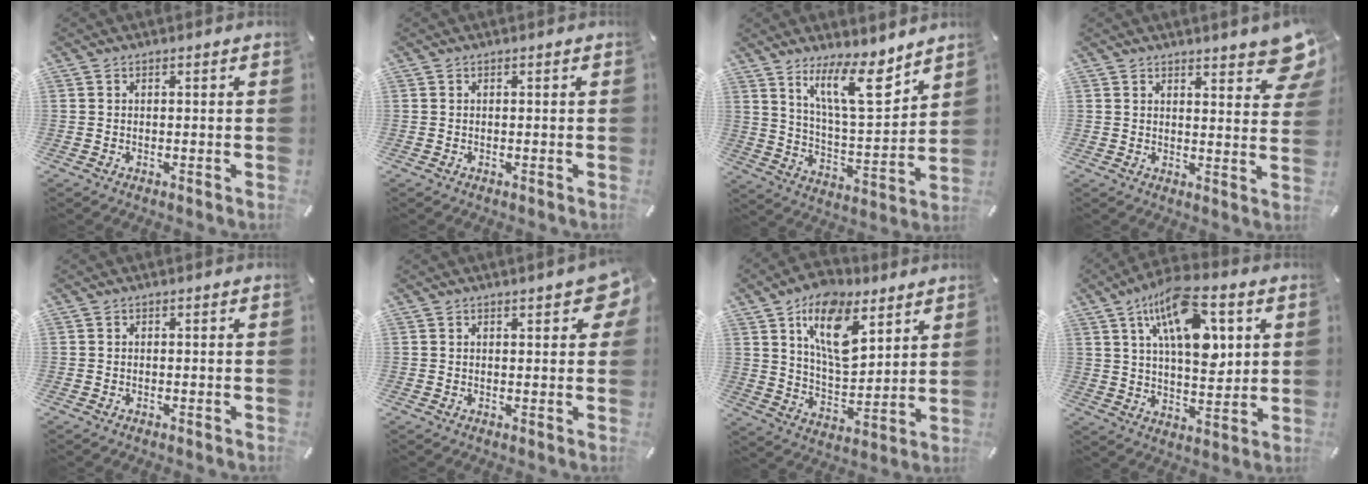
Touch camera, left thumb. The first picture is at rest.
{"total": 0.0}
{"total": 15.2, "force": [10.0, 4.9, 10.3], "torque": [-0.175, -0.059, 0.170]}
{"total": 7.5, "force": [6.2, 2.1, 3.8], "torque": [-0.043, -0.045, 0.107]}
{"total": 0.0}
{"total": 5.6, "force": [3.0, 2.1, 4.2], "torque": [-0.055, -0.011, 0.048]}
{"total": 16.1, "force": [9.0, 8.5, 10.3], "torque": [-0.173, -0.036, 0.161]}
{"total": 17.4, "force": [7.5, 8.2, 13.3], "torque": [-0.223, -0.016, 0.125]}